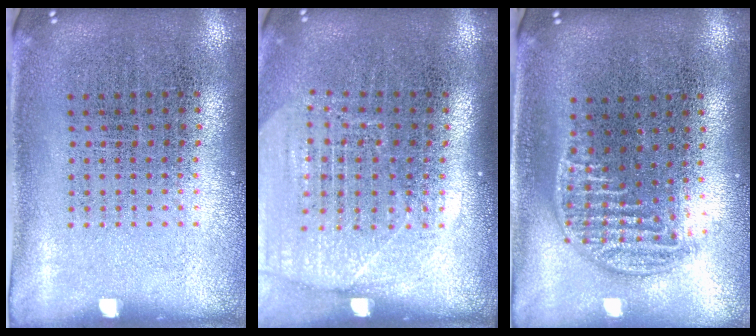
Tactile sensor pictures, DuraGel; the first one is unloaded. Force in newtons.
{"total": 1.8, "press": 1.6, "slide": 0.8}
{"total": 1.3, "press": 1.1, "slide": 0.7}